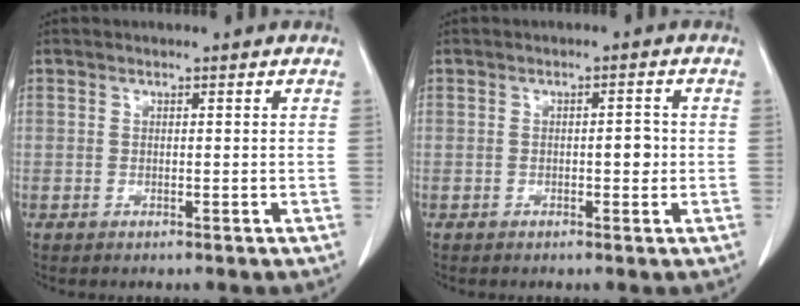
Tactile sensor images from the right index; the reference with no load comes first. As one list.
[{"total": 2.0, "force": [-0.4, 0.8, 1.8], "torque": [-0.023, 0.004, -0.005]}]